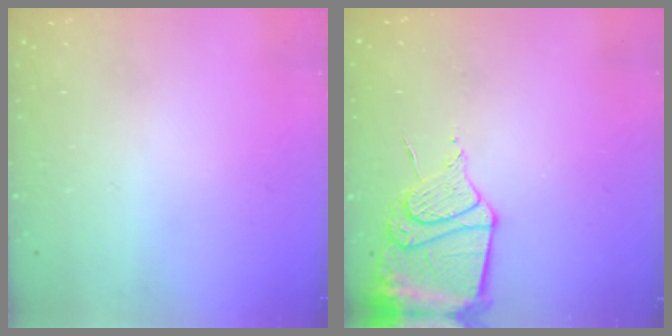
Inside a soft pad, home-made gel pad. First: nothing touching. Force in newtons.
{"total": 13.2, "press": 13.1, "slide": 1.7}